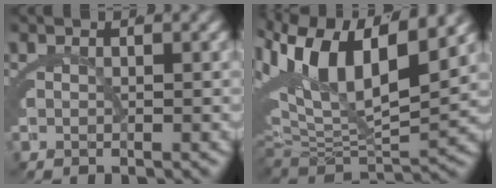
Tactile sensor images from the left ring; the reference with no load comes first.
{"total": 12.3, "force": [3.1, 6.9, 9.7], "torque": [-0.190, -0.009, 0.063]}